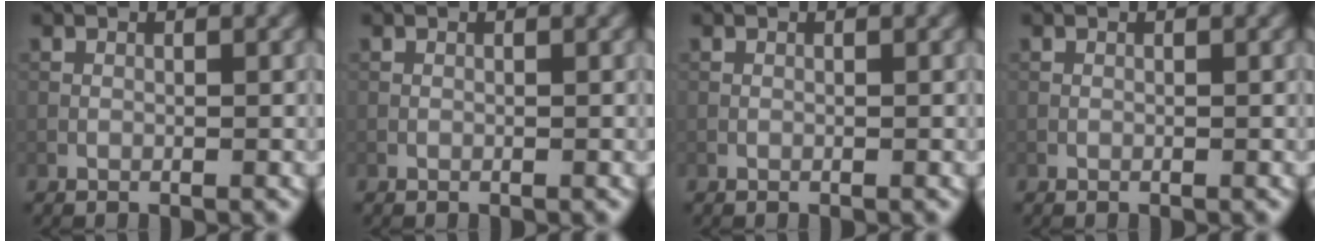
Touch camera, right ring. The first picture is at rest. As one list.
[{"total": 0.0}, {"total": 0.0}, {"total": 0.0}]